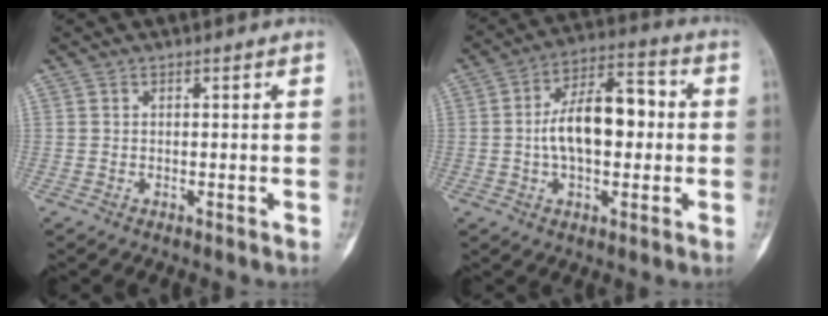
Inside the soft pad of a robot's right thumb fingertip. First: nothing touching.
{"total": 13.8, "force": [0.0, 7.3, 11.7], "torque": [-0.176, 0.033, -0.007]}